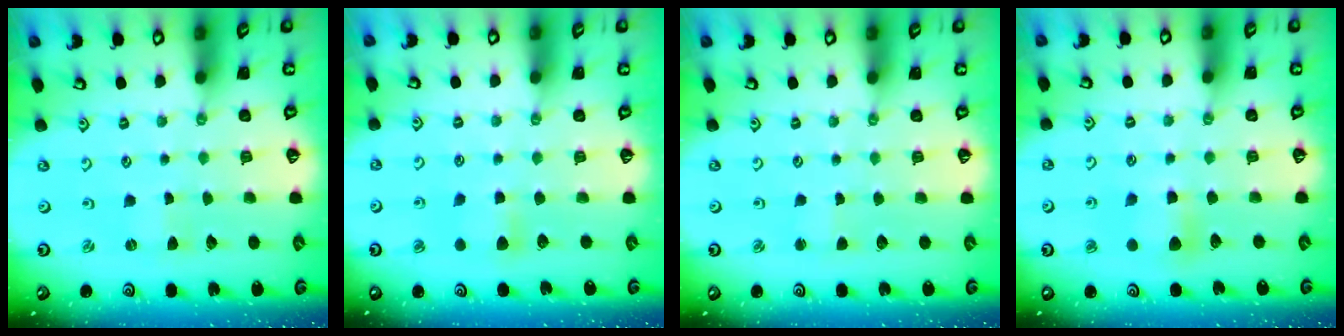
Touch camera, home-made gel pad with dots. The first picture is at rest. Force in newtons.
{"total": 4.9, "press": 4.8, "slide": 0.7}
{"total": 1.6, "press": 1.6, "slide": 0.3}
{"total": 7.1, "press": 7.0, "slide": 0.9}